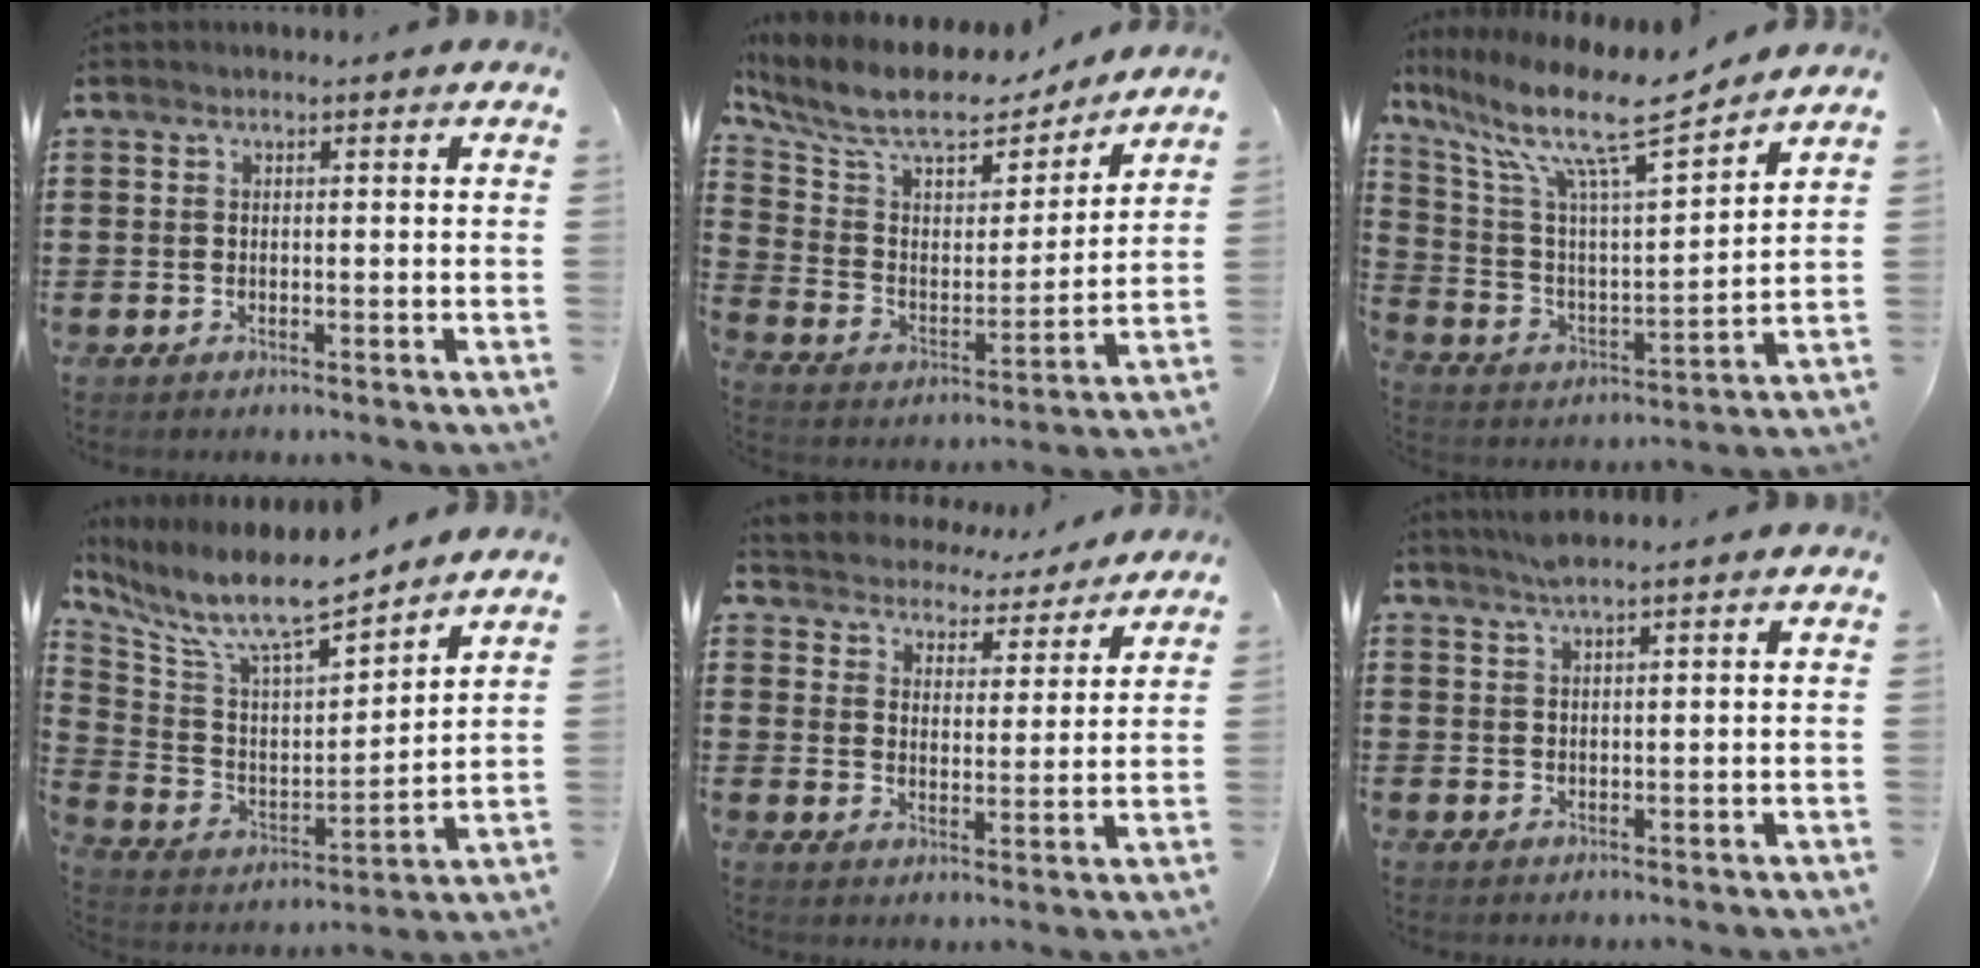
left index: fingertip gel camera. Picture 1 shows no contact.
{"total": 10.5, "force": [8.8, 3.0, 4.9], "torque": [-0.134, -0.048, 0.153]}
{"total": 12.6, "force": [9.3, 1.5, 8.4], "torque": [-0.196, -0.052, 0.152]}
{"total": 10.5, "force": [8.8, 2.2, 5.3], "torque": [-0.142, -0.053, 0.153]}
{"total": 4.5, "force": [4.4, 0.2, -0.7], "torque": [-0.016, -0.038, 0.074]}
{"total": 2.3, "force": [1.9, -0.1, 1.3], "torque": [-0.029, 0.000, 0.036]}